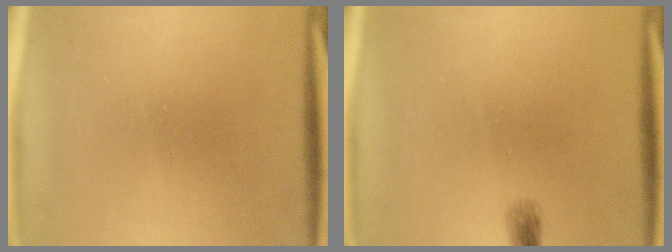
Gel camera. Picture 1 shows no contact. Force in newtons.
{"total": 0.6}